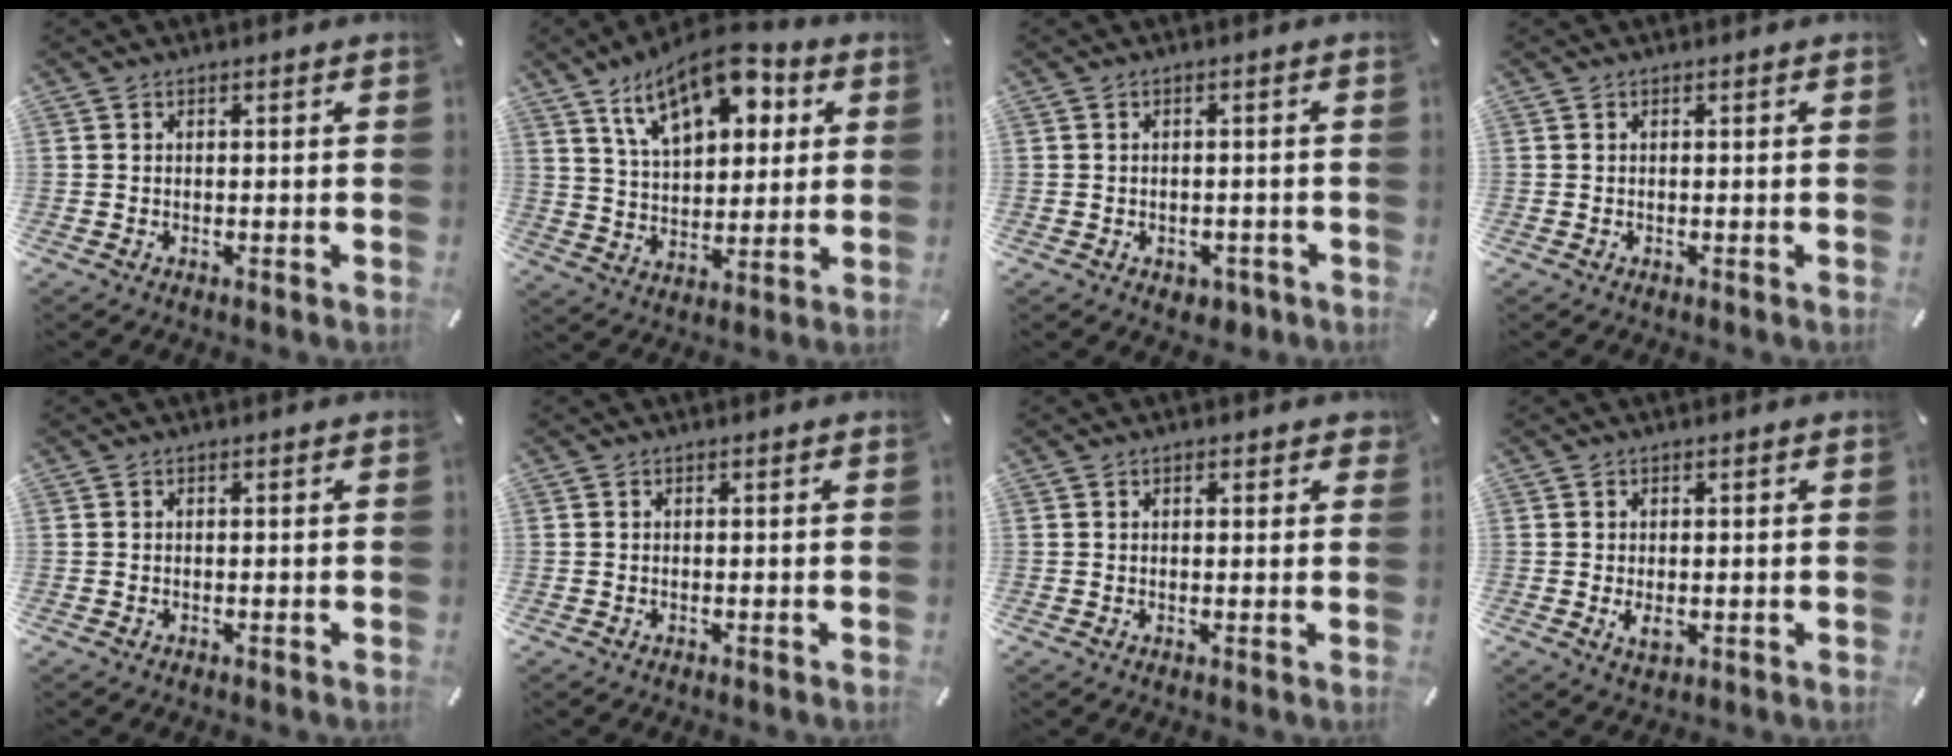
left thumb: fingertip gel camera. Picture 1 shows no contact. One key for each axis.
{"total": 16.1, "fx": 9.0, "fy": 8.2, "fz": 10.5, "tx": -0.174, "ty": -0.023, "tz": 0.156}
{"total": 2.8, "fx": -1.3, "fy": 2.0, "fz": 1.4, "tx": -0.022, "ty": 0.007, "tz": -0.023}
{"total": 0.0}
{"total": 0.0}
{"total": 0.0}
{"total": 1.6, "fx": 0.8, "fy": 1.0, "fz": 0.9, "tx": -0.004, "ty": -0.002, "tz": 0.009}
{"total": 2.8, "fx": -0.3, "fy": 1.6, "fz": 2.2, "tx": -0.040, "ty": -0.005, "tz": -0.008}